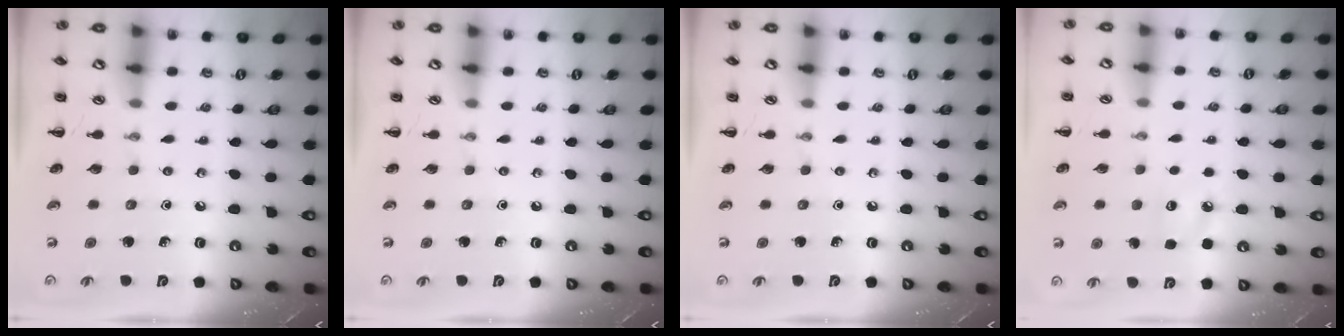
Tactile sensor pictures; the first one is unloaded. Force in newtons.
{"total": 0.0}
{"total": 0.0}
{"total": 6.1, "press": 5.8, "slide": 1.8}